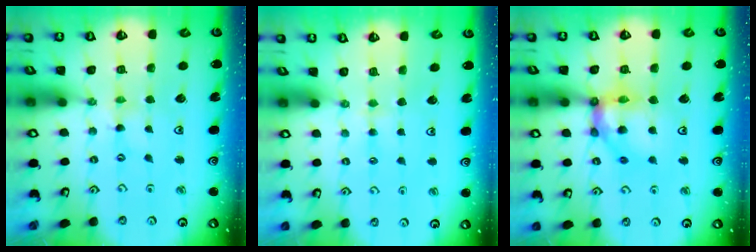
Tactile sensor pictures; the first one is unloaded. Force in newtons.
{"total": 2.4, "press": 2.4, "slide": 0.4}
{"total": 12.6, "press": 12.6, "slide": 1.5}